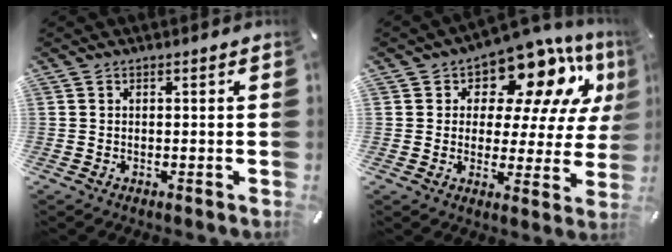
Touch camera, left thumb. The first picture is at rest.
{"total": 14.1, "force": [9.6, 7.1, 7.4], "torque": [-0.115, -0.076, 0.164]}